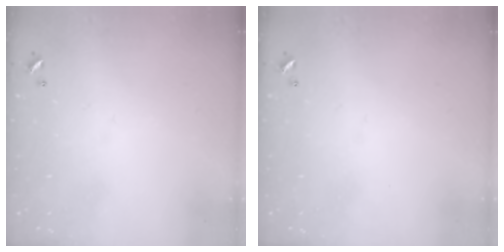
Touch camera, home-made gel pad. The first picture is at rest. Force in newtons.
{"total": 0.0}